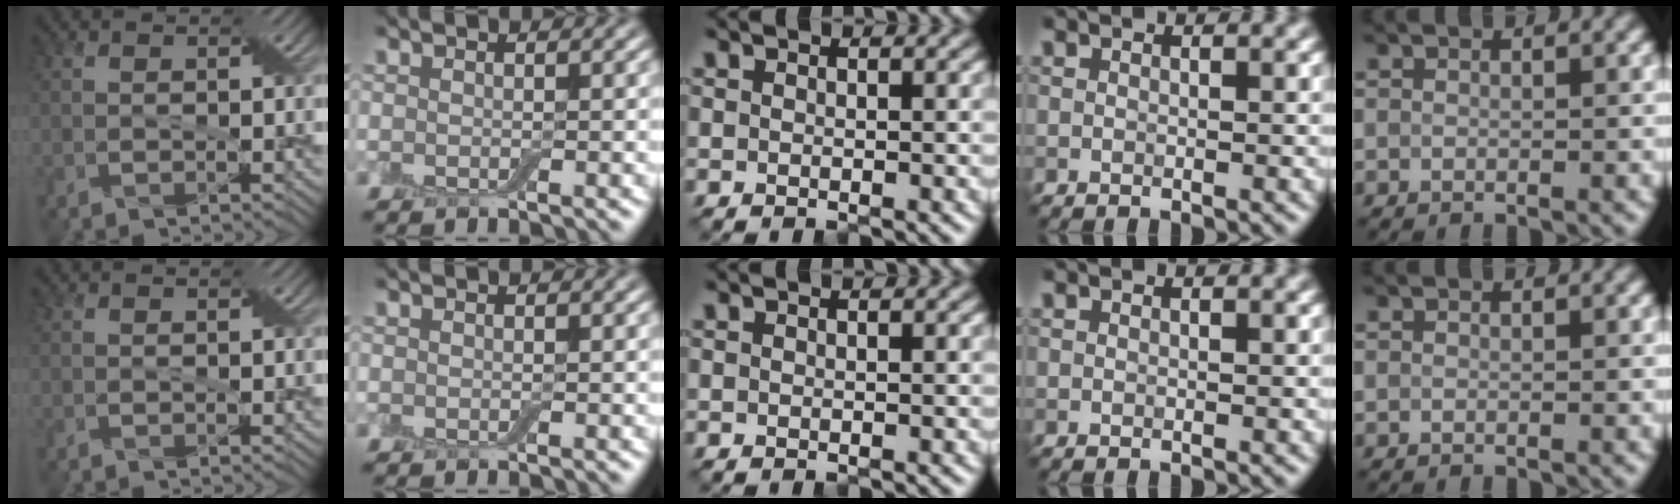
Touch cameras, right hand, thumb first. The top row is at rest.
{}